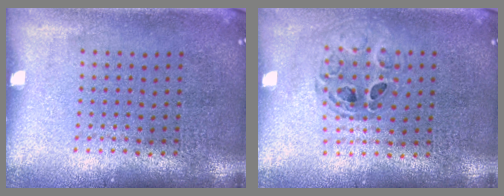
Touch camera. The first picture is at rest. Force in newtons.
{"total": 0.8, "press": 0.7, "slide": 0.1}